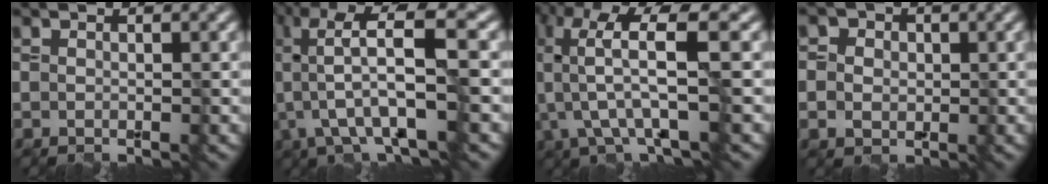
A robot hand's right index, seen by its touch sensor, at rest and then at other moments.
{"total": 8.3, "force": [-0.3, 2.1, 8.0], "torque": [-0.162, 0.008, 0.000]}
{"total": 7.0, "force": [0.1, 1.7, 6.8], "torque": [-0.149, 0.007, 0.005]}
{"total": 4.0, "force": [0.9, 3.5, 1.8], "torque": [-0.023, 0.018, -0.001]}